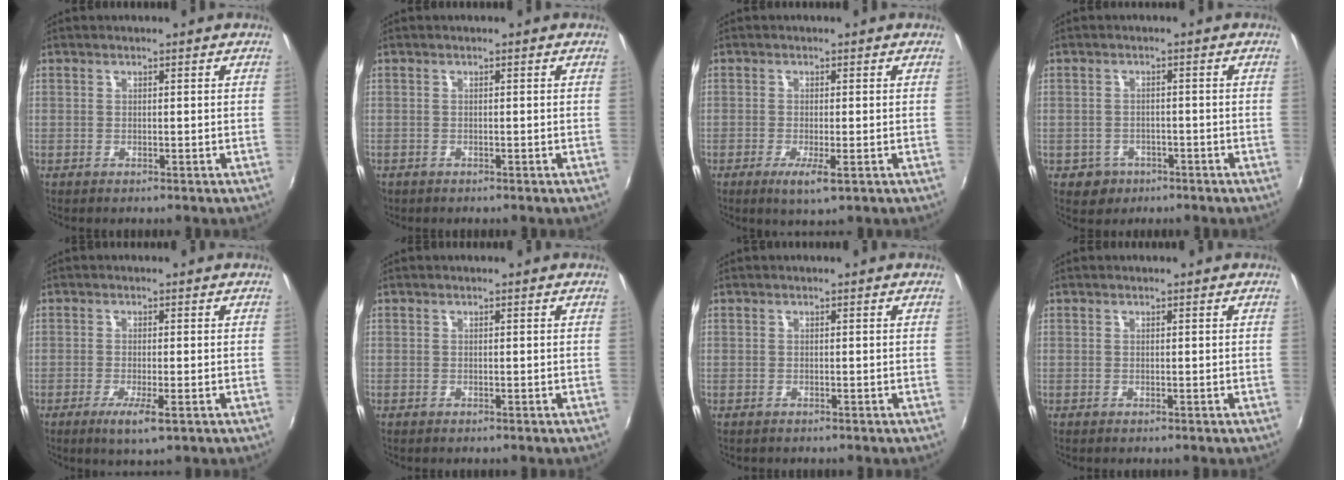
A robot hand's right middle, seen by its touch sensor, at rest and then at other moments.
{"total": 0.8, "force": [-0.6, 0.6, 0.1], "torque": [-0.006, -0.003, -0.011]}
{"total": 3.5, "force": [-1.3, 0.2, 3.3], "torque": [-0.068, -0.014, -0.025]}
{"total": 4.2, "force": [-1.9, 3.6, 1.0], "torque": [-0.032, 0.001, -0.024]}
{"total": 4.1, "force": [-1.8, 0.2, 3.7], "torque": [-0.077, -0.014, -0.033]}
{"total": 0.0}
{"total": 0.0}
{"total": 0.0}